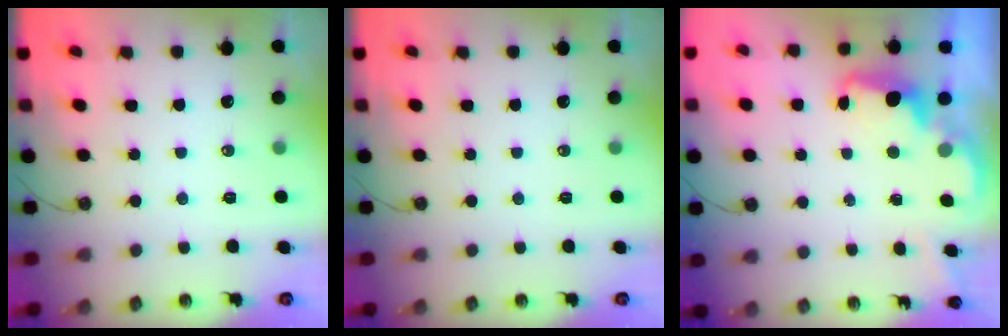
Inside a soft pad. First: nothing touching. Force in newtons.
{"total": 0.0}
{"total": 2.2, "press": 2.2, "slide": 0.5}